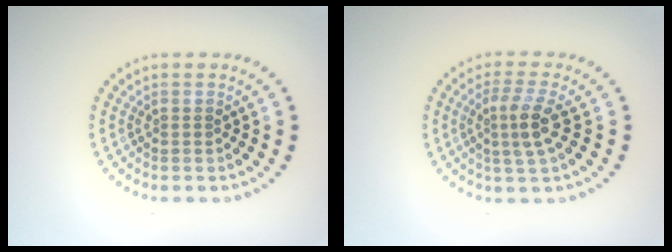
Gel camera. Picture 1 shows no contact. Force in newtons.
{"total": 2.9, "press": 2.5, "slide": 1.4}